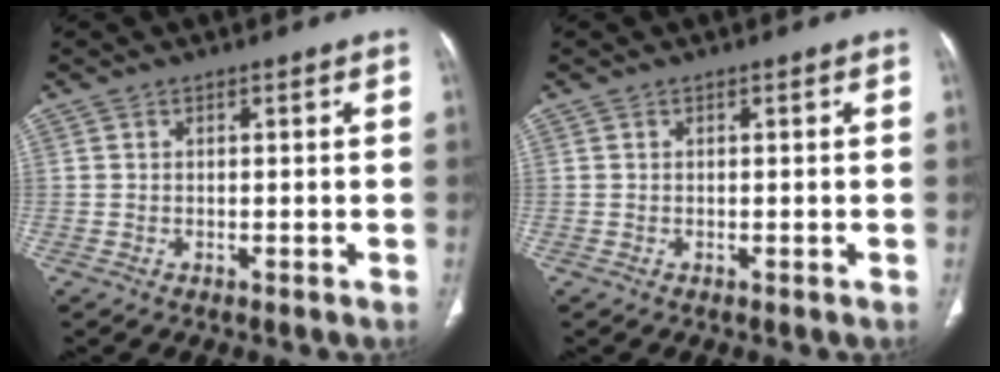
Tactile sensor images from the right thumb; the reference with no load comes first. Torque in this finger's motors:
{"motor_torque": [0.00, 0.00, 0.00, 0.00, 0.00]}